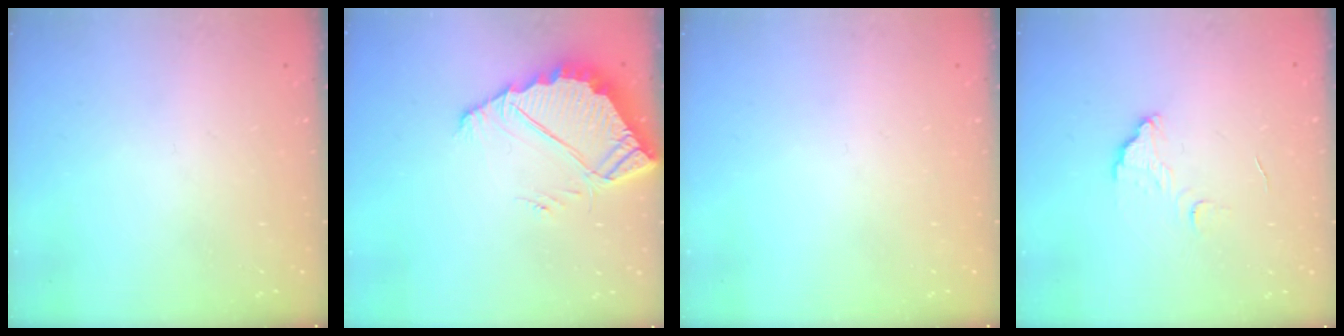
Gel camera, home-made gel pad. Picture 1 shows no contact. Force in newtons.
{"total": 5.3, "press": 5.3, "slide": 0.3}
{"total": 0.0}
{"total": 6.6, "press": 6.6, "slide": 0.5}